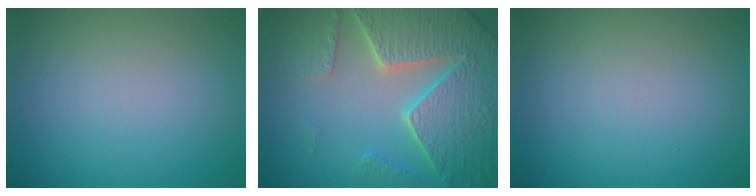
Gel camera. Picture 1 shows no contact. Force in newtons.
{"total": 8.4, "press": 6.1, "slide": 5.7}
{"total": 0.0}